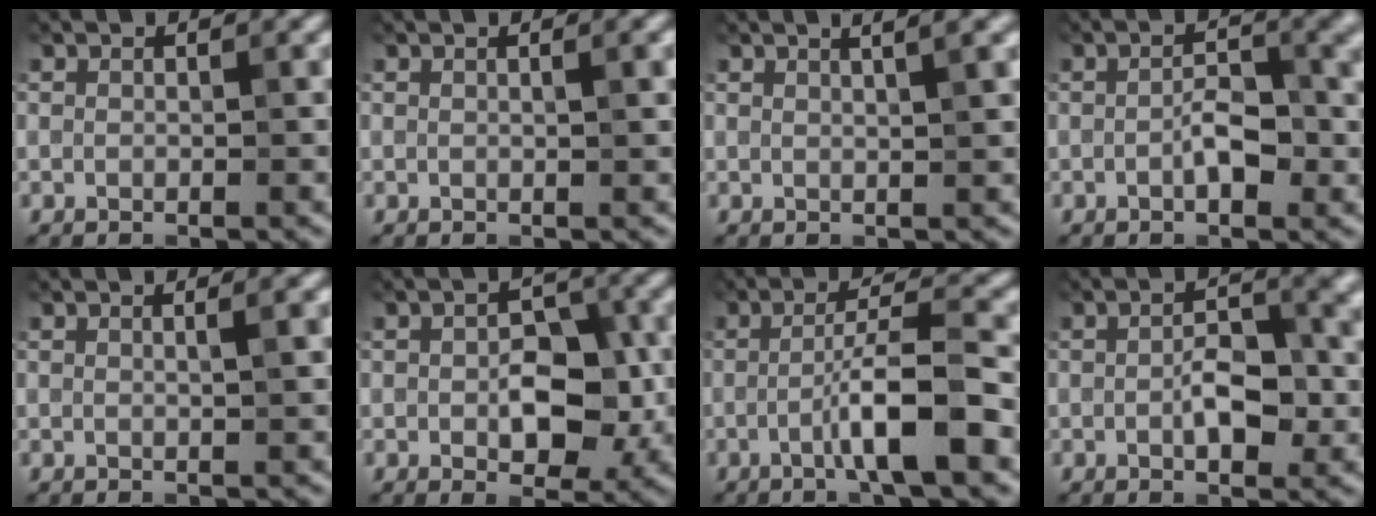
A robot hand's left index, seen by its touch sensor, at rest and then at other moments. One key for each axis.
{"total": 1.2, "fx": 0.4, "fy": 0.0, "fz": 1.2, "tx": -0.023, "ty": 0.005, "tz": 0.006}
{"total": 2.9, "fx": 1.6, "fy": 0.6, "fz": 2.4, "tx": -0.021, "ty": 0.015, "tz": 0.010}
{"total": 3.3, "fx": -0.6, "fy": 1.1, "fz": 3.1, "tx": -0.058, "ty": 0.005, "tz": -0.011}
{"total": 1.6, "fx": 0.5, "fy": 0.1, "fz": 1.5, "tx": -0.024, "ty": 0.009, "tz": 0.006}
{"total": 5.9, "fx": -0.4, "fy": 3.4, "fz": 4.8, "tx": -0.075, "ty": -0.002, "tz": -0.003}
{"total": 5.6, "fx": -2.0, "fy": 0.3, "fz": 5.2, "tx": -0.090, "ty": 0.017, "tz": -0.041}
{"total": 3.9, "fx": -0.4, "fy": 1.6, "fz": 3.5, "tx": -0.066, "ty": 0.003, "tz": -0.005}